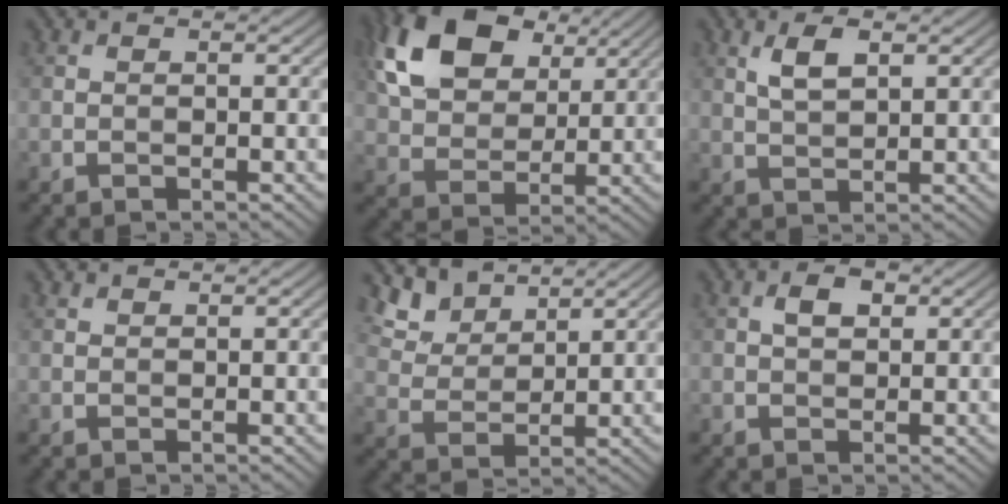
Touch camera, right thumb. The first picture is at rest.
{"total": 14.0, "force": [6.7, 8.9, 8.6], "torque": [-0.195, 0.018, 0.123]}
{"total": 3.6, "force": [1.7, 1.4, 2.9], "torque": [-0.063, 0.001, 0.036]}
{"total": 0.7, "force": [0.7, 0.3, 0.1], "torque": [-0.006, 0.000, 0.015]}
{"total": 6.0, "force": [4.7, 2.8, 2.5], "torque": [-0.073, -0.002, 0.107]}
{"total": 2.5, "force": [0.8, 1.4, 1.8], "torque": [-0.033, 0.005, 0.011]}